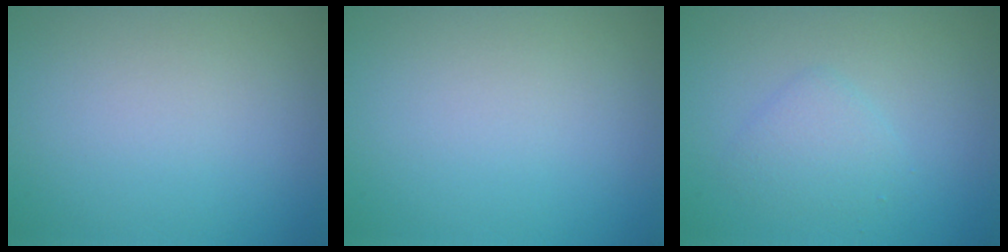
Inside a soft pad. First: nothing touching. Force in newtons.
{"total": 0.0}
{"total": 1.9, "press": 1.9, "slide": 0.2}